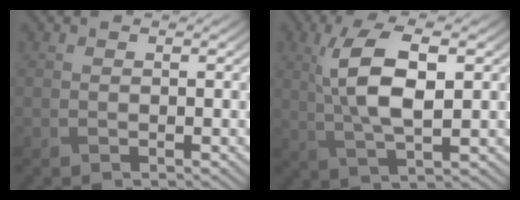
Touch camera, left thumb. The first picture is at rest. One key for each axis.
{"total": 9.0, "fx": 1.7, "fy": 3.2, "fz": 8.2, "tx": -0.171, "ty": 0.004, "tz": 0.029}